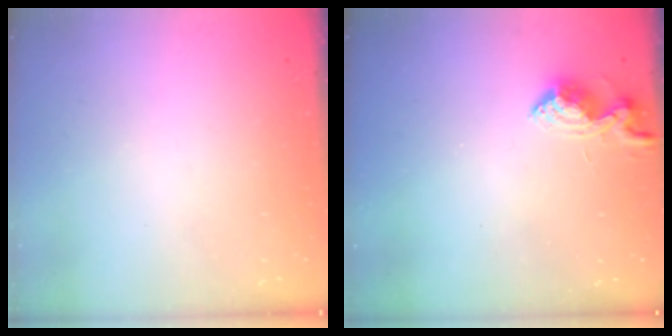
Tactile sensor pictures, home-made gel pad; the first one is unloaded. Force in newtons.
{"total": 9.1, "press": 9.1, "slide": 0.4}